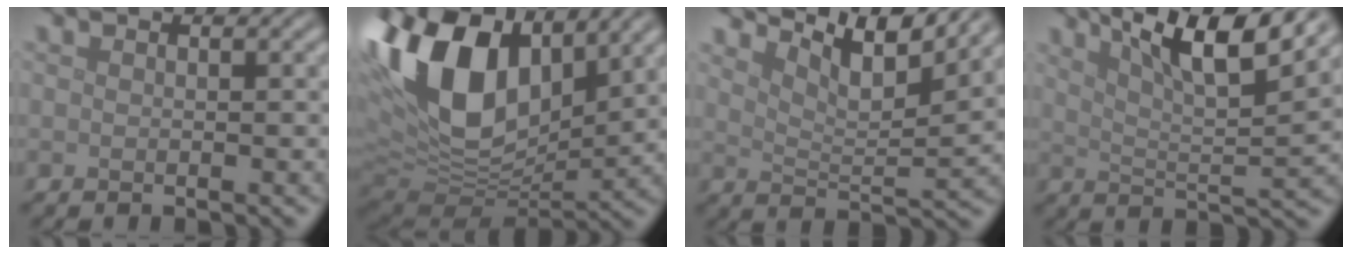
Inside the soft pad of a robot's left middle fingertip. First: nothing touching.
{"total": 15.4, "force": [5.7, 9.0, 11.1], "torque": [-0.246, 0.024, 0.100]}
{"total": 6.8, "force": [5.2, 1.4, 4.1], "torque": [-0.076, -0.004, 0.085]}
{"total": 8.5, "force": [5.5, 1.7, 6.3], "torque": [-0.103, 0.005, 0.095]}